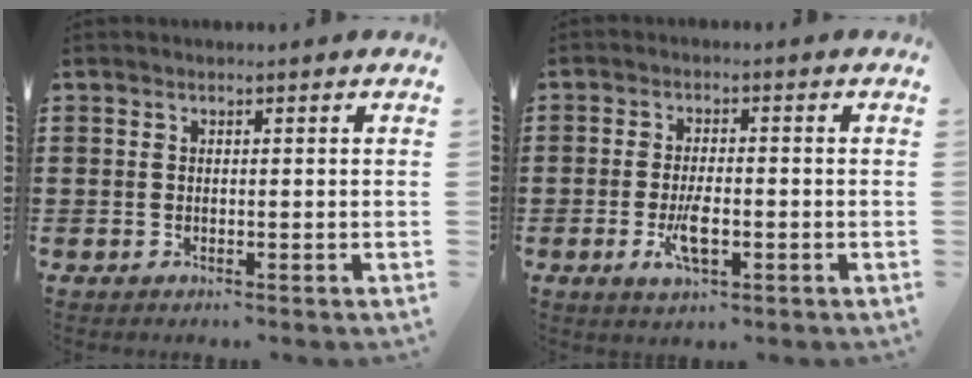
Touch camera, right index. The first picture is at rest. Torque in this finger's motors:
{"motor_torque": [1.51, 0.63, 0.48, 0.16]}